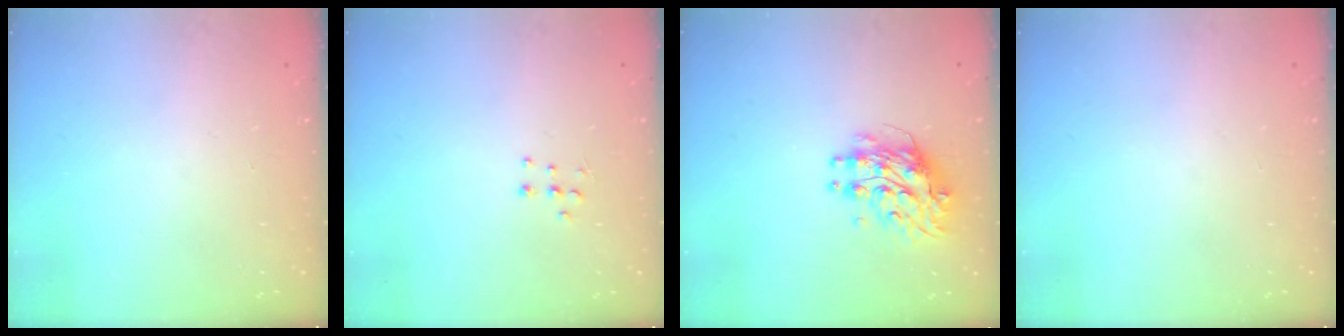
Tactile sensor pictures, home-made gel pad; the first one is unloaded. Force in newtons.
{"total": 4.6, "press": 4.5, "slide": 0.7}
{"total": 9.0, "press": 9.0, "slide": 0.9}
{"total": 0.0}